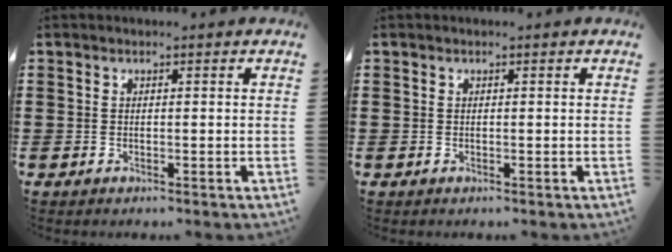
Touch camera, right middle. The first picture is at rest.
{"total": 0.0}